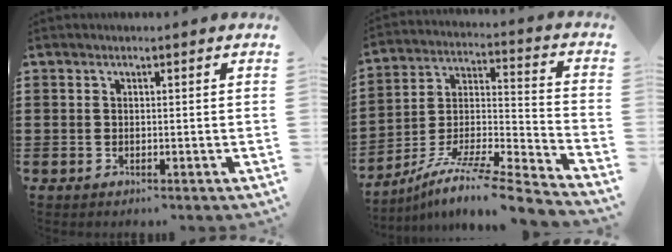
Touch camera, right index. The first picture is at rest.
{"total": 9.2, "force": [-7.5, 0.5, 5.2], "torque": [-0.092, 0.004, -0.154]}